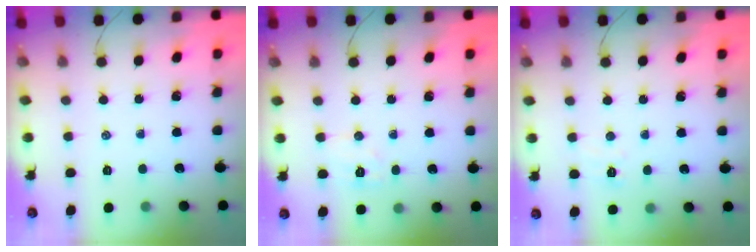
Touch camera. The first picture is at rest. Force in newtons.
{"total": 6.4, "press": 6.3, "slide": 1.0}
{"total": 4.6, "press": 4.5, "slide": 1.1}